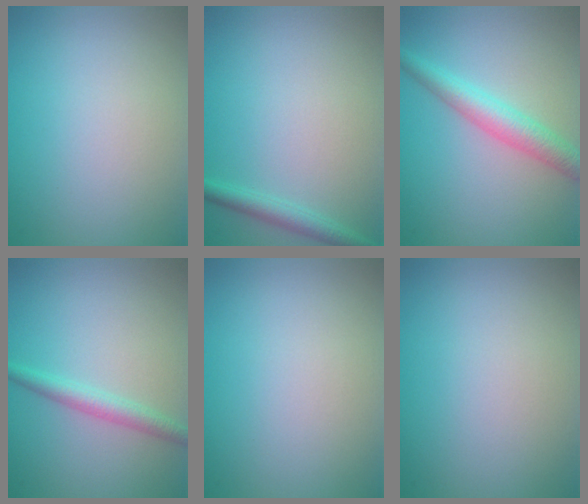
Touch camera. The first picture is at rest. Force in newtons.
{"total": 2.0, "press": 2.0, "slide": 0.1}
{"total": 3.6, "press": 3.6, "slide": 0.1}
{"total": 2.1, "press": 2.1, "slide": 0.1}
{"total": 0.0}
{"total": 0.0}